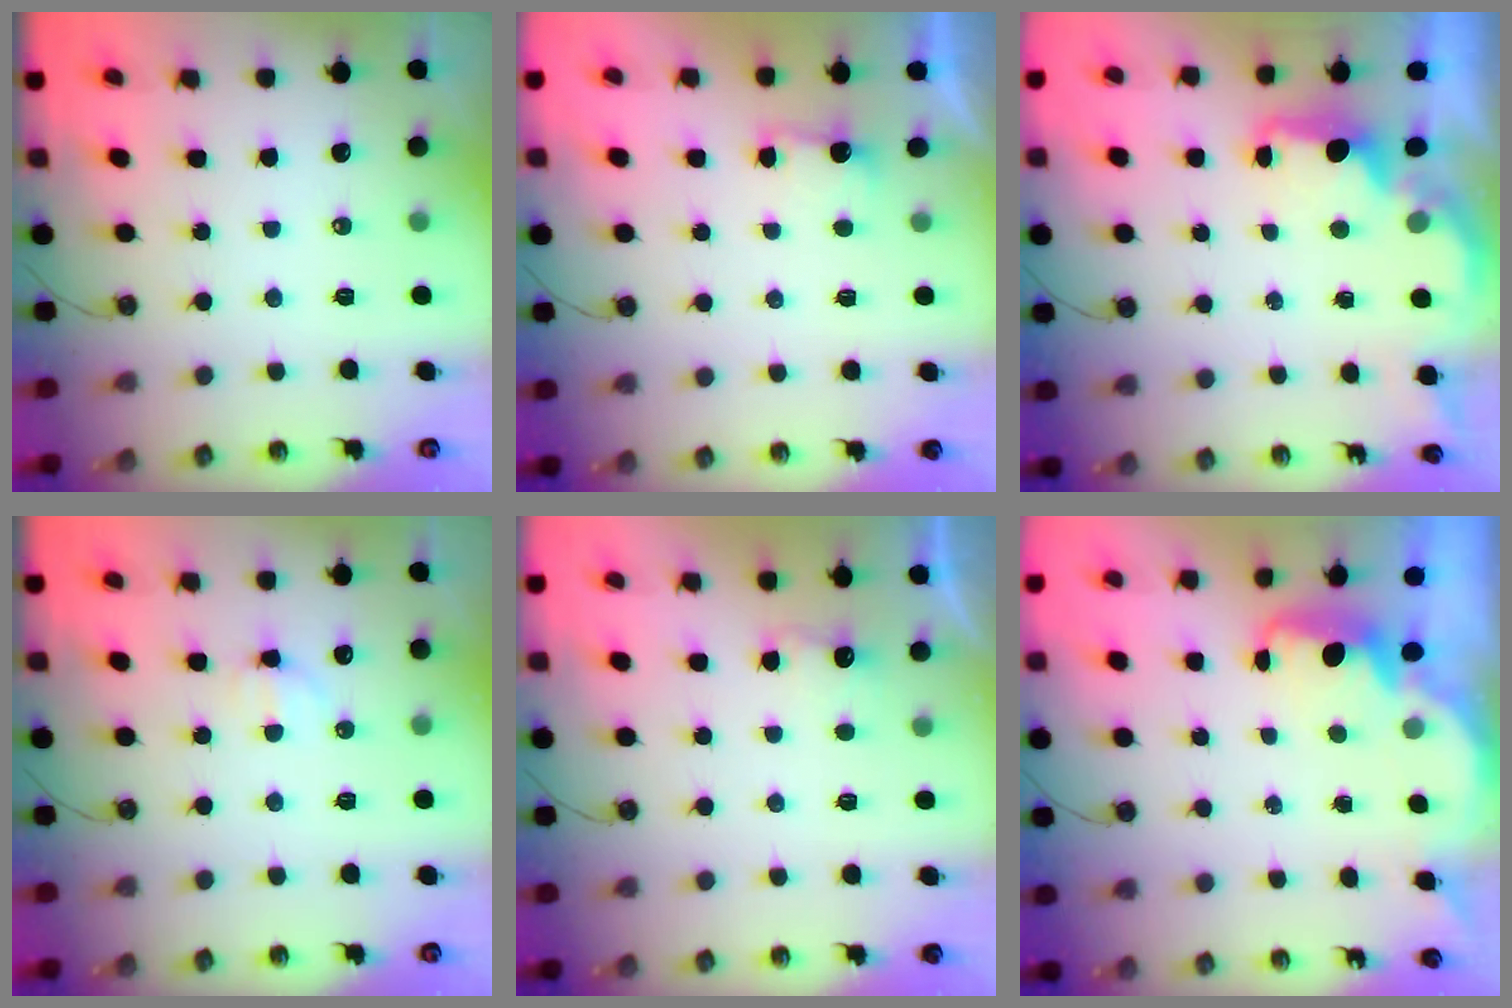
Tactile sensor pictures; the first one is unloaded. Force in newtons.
{"total": 1.6, "press": 1.4, "slide": 0.8}
{"total": 1.6, "press": 1.5, "slide": 0.5}
{"total": 4.5, "press": 4.5, "slide": 0.9}
{"total": 2.4, "press": 2.2, "slide": 0.9}
{"total": 2.2, "press": 2.2, "slide": 0.6}